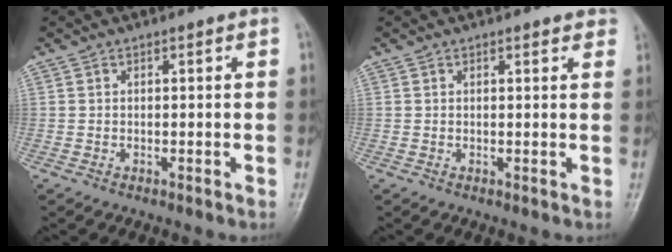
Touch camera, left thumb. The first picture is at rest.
{"total": 2.3, "force": [1.9, 0.7, 1.0], "torque": [0.002, -0.001, 0.016]}